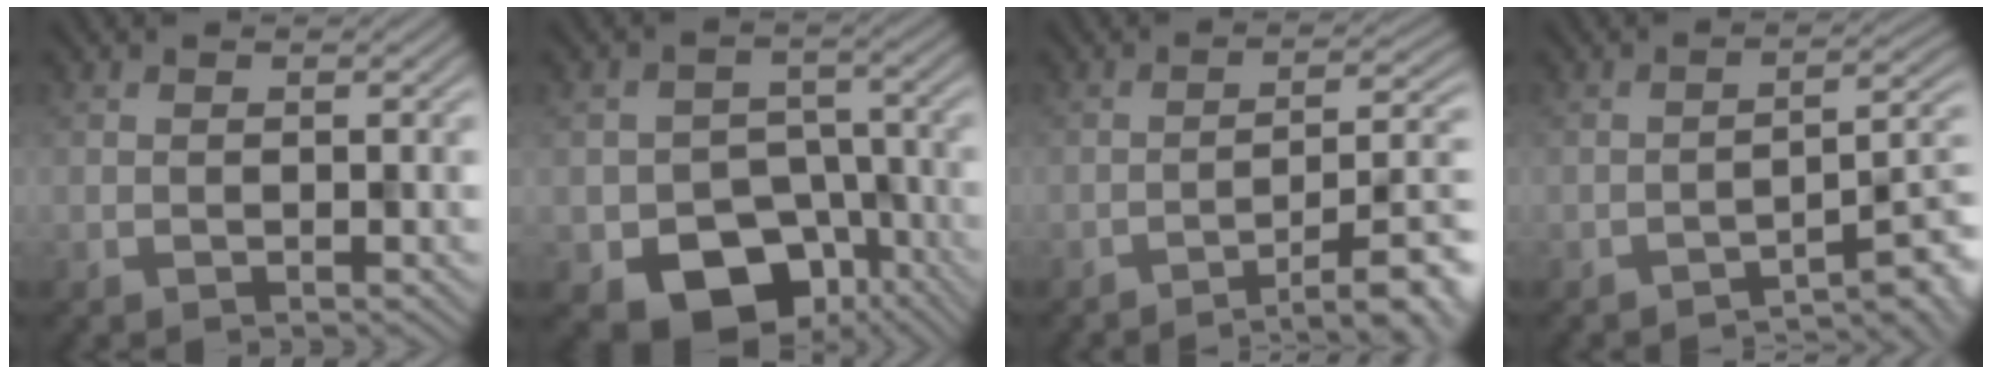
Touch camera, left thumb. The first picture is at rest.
{"total": 11.6, "force": [-6.2, 7.9, 5.8], "torque": [-0.097, -0.028, -0.102]}
{"total": 9.6, "force": [-6.2, 2.0, 7.0], "torque": [-0.111, 0.010, -0.092]}
{"total": 5.3, "force": [-3.8, 0.9, 3.6], "torque": [-0.049, 0.012, -0.061]}